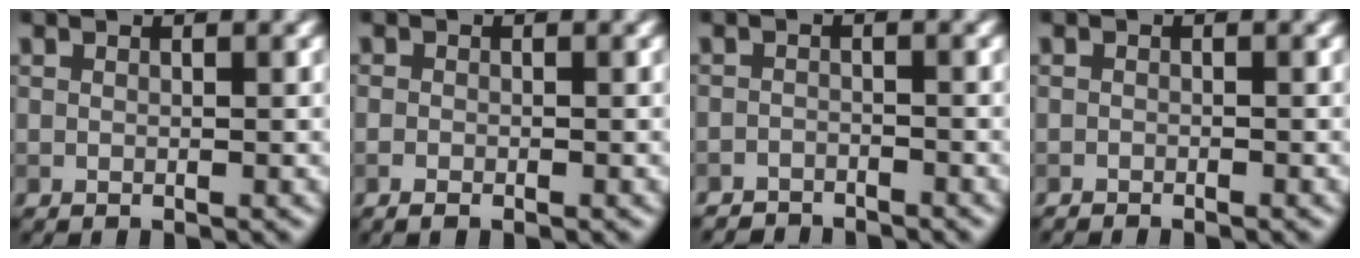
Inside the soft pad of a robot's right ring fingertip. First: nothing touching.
{"total": 0.8, "force": [-0.5, 0.3, 0.5], "torque": [-0.010, 0.001, -0.013]}
{"total": 2.6, "force": [-2.5, 0.4, 0.0], "torque": [0.005, -0.003, -0.050]}
{"total": 1.1, "force": [-1.1, 0.1, 0.1], "torque": [-0.001, 0.002, -0.021]}